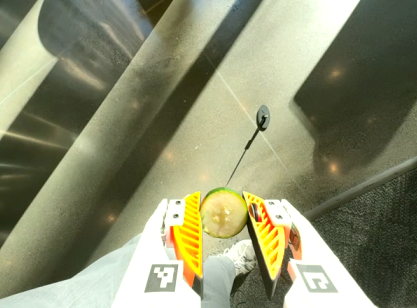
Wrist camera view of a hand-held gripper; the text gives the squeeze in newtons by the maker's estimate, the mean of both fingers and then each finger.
{"total": 9.4, "left": 9.4, "right": 9.5}